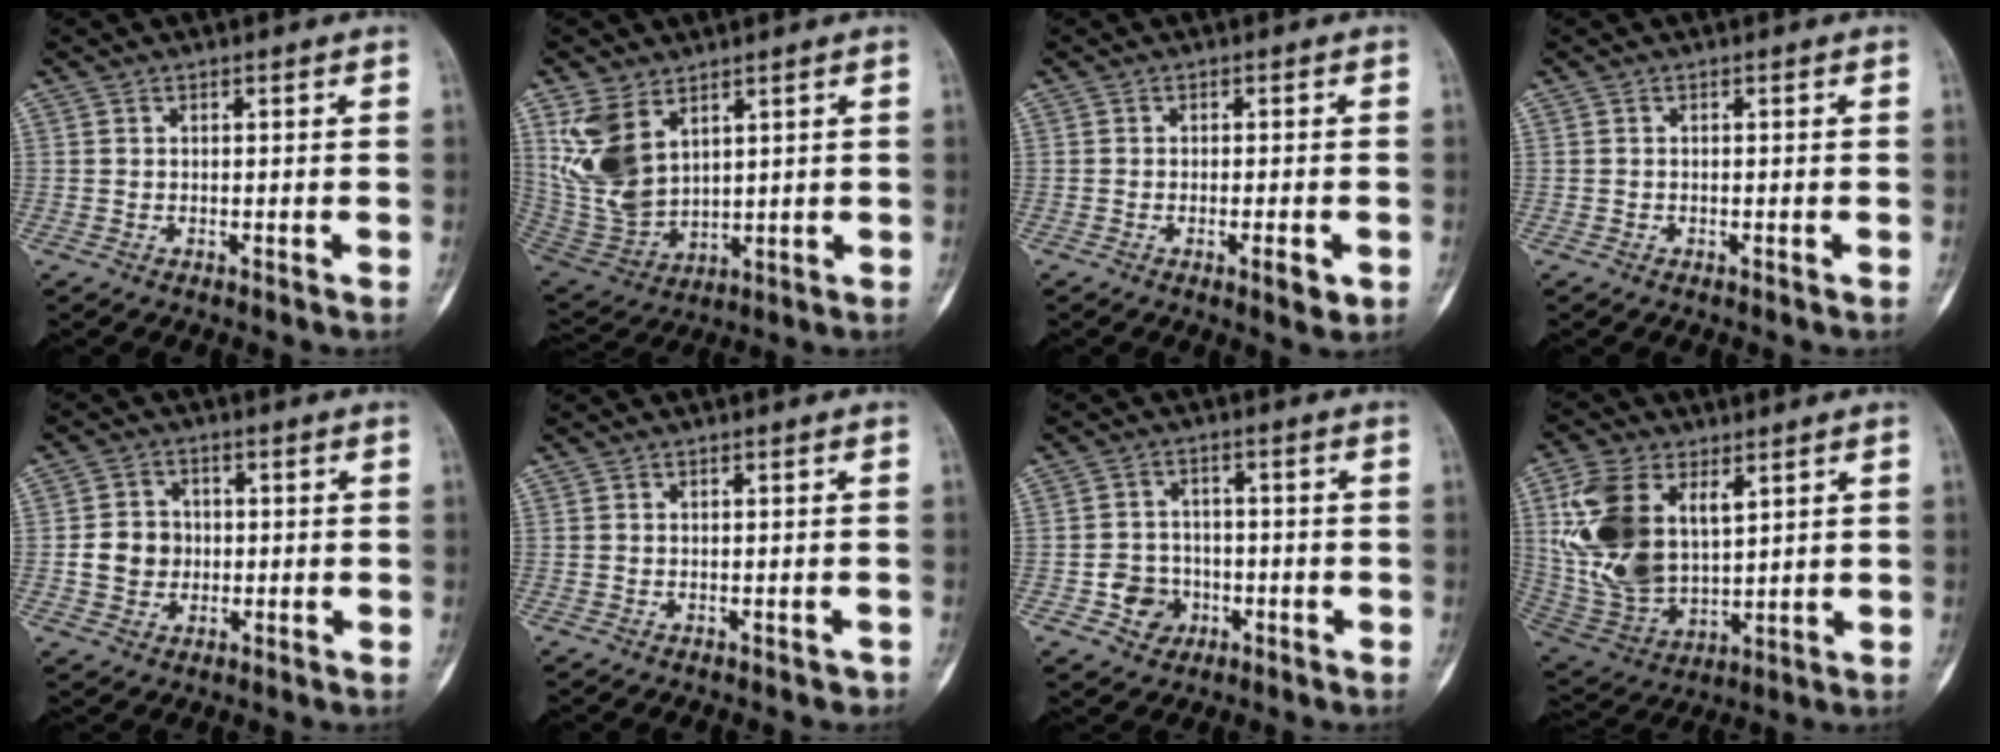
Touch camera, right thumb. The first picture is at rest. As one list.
[{"total": 12.2, "force": [5.6, 7.3, 8.0], "torque": [-0.154, -0.024, 0.135]}, {"total": 3.9, "force": [-1.5, 1.1, 3.5], "torque": [-0.045, -0.001, -0.019]}, {"total": 0.0}, {"total": 6.5, "force": [-0.4, 5.8, 2.9], "torque": [-0.027, 0.008, -0.010]}, {"total": 0.8, "force": [-0.5, 0.5, 0.2], "torque": [0.002, 0.009, -0.006]}, {"total": 6.2, "force": [-2.2, 5.4, 2.0], "torque": [-0.002, 0.018, -0.035]}, {"total": 17.7, "force": [5.7, 10.6, 13.0], "torque": [-0.250, -0.021, 0.122]}]